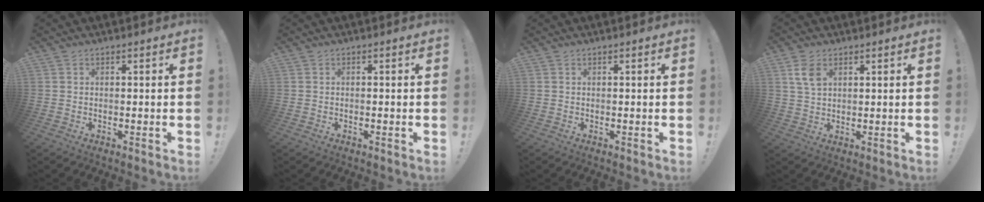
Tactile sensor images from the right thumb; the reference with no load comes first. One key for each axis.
{"total": 0.0}
{"total": 0.0}
{"total": 5.4, "fx": 2.5, "fy": 3.4, "fz": 3.4, "tx": -0.062, "ty": -0.004, "tz": 0.050}